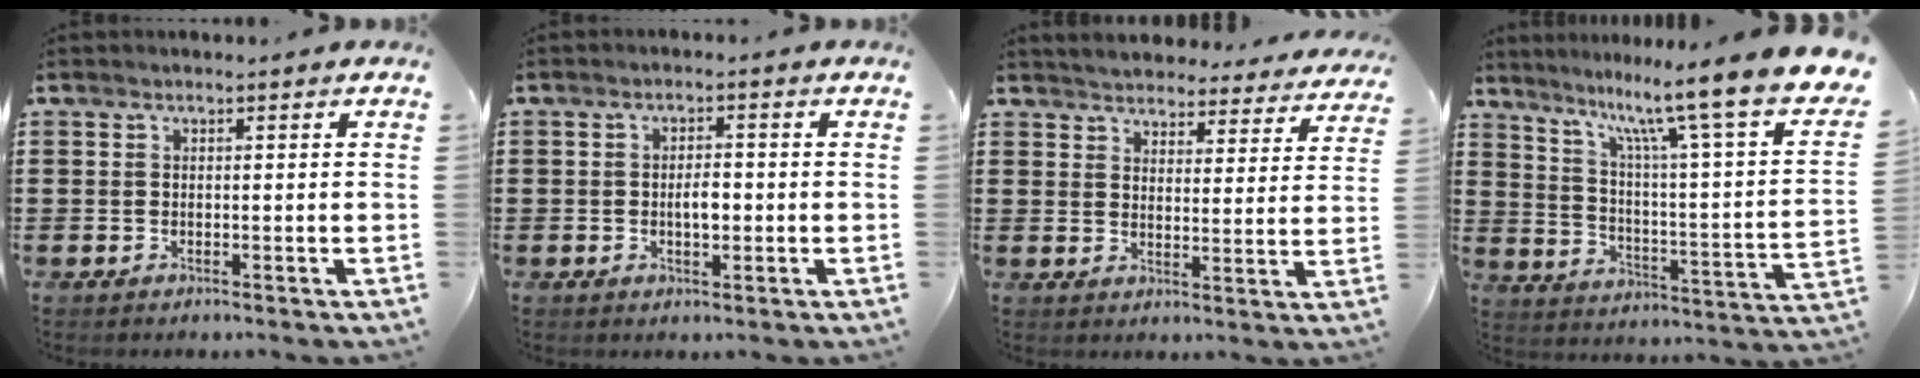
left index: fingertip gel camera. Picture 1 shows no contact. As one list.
[{"total": 3.0, "force": [-0.2, 1.2, 2.7], "torque": [-0.044, 0.000, -0.006]}, {"total": 3.8, "force": [3.8, 0.0, -0.1], "torque": [-0.019, -0.027, 0.064]}, {"total": 11.6, "force": [8.9, -0.2, 7.4], "torque": [-0.151, -0.076, 0.135]}]